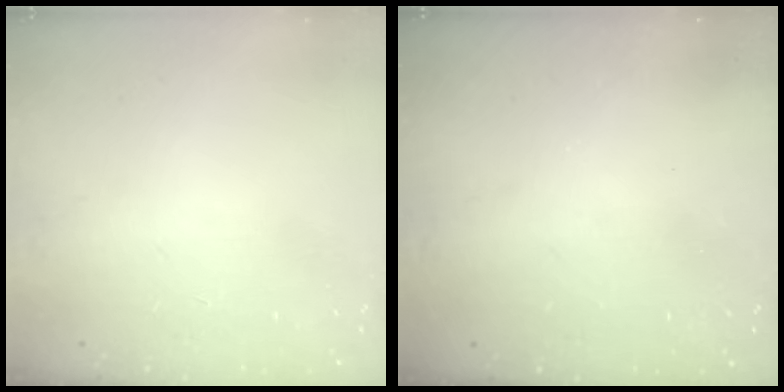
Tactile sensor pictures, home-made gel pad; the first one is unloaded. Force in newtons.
{"total": 3.0, "press": 3.0, "slide": 0.3}